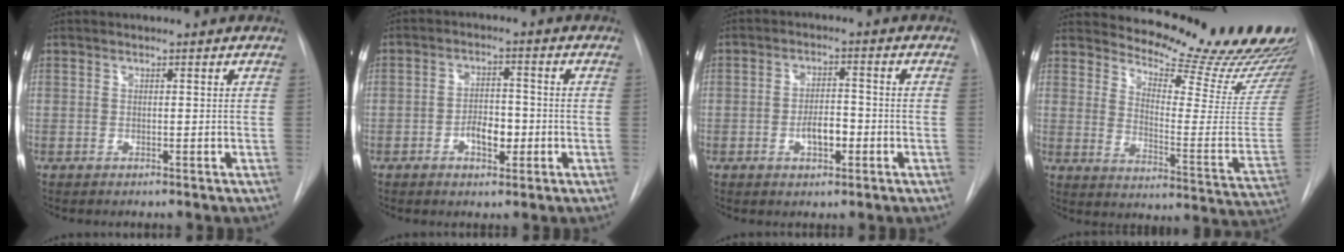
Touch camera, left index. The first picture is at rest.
{"total": 4.8, "force": [-1.8, 2.4, 3.7], "torque": [-0.061, 0.004, -0.029]}
{"total": 4.6, "force": [-1.7, 2.1, 3.8], "torque": [-0.063, 0.001, -0.026]}
{"total": 21.9, "force": [20.3, 2.6, 7.7], "torque": [-0.112, -0.118, 0.245]}